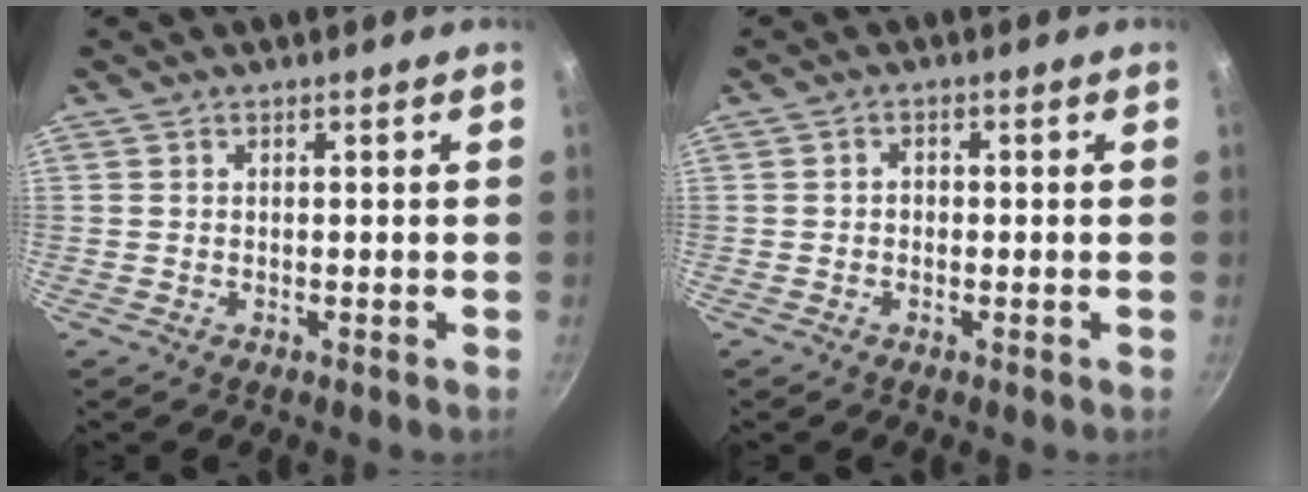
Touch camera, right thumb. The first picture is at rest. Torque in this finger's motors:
{"motor_torque": [-0.69, 0.01, 0.14, 0.02, 0.02]}